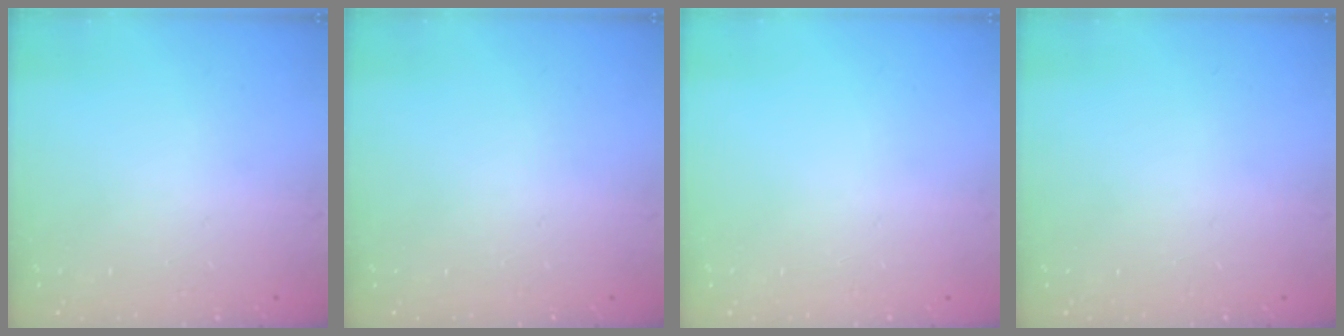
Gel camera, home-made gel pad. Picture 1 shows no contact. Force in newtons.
{"total": 0.0}
{"total": 0.0}
{"total": 0.0}